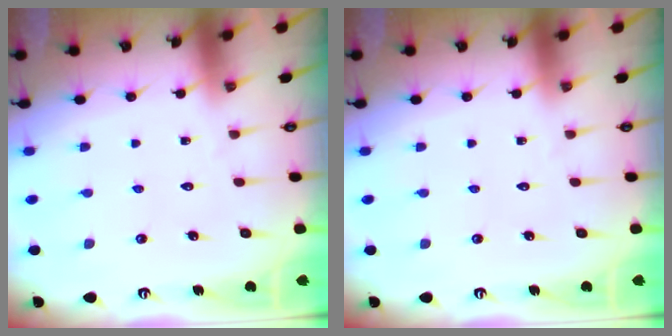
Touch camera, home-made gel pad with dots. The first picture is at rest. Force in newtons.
{"total": 0.0}